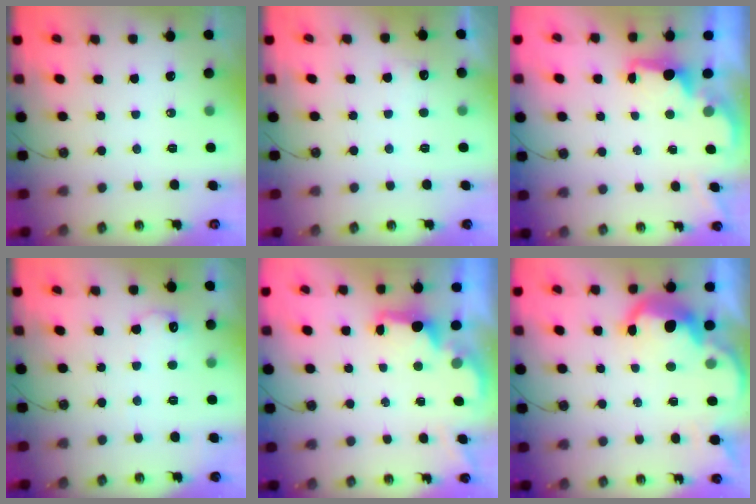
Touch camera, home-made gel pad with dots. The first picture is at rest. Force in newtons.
{"total": 4.9, "press": 4.7, "slide": 1.2}
{"total": 1.8, "press": 1.7, "slide": 0.6}
{"total": 9.7, "press": 9.7, "slide": 0.5}
{"total": 2.1, "press": 1.9, "slide": 0.8}
{"total": 10.1, "press": 10.0, "slide": 0.7}